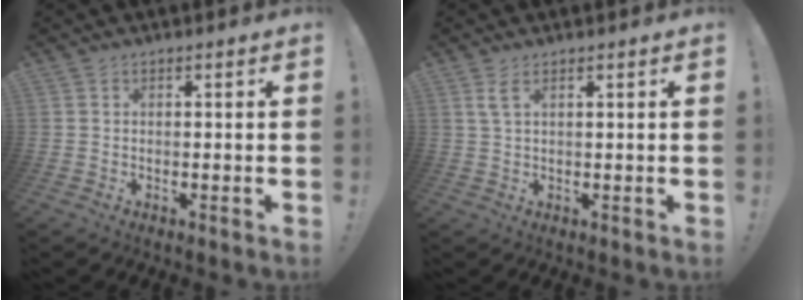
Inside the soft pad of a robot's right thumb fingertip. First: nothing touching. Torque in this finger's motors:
{"motor_torque": [0.01, 0.03, -0.07, 0.12, 0.07]}